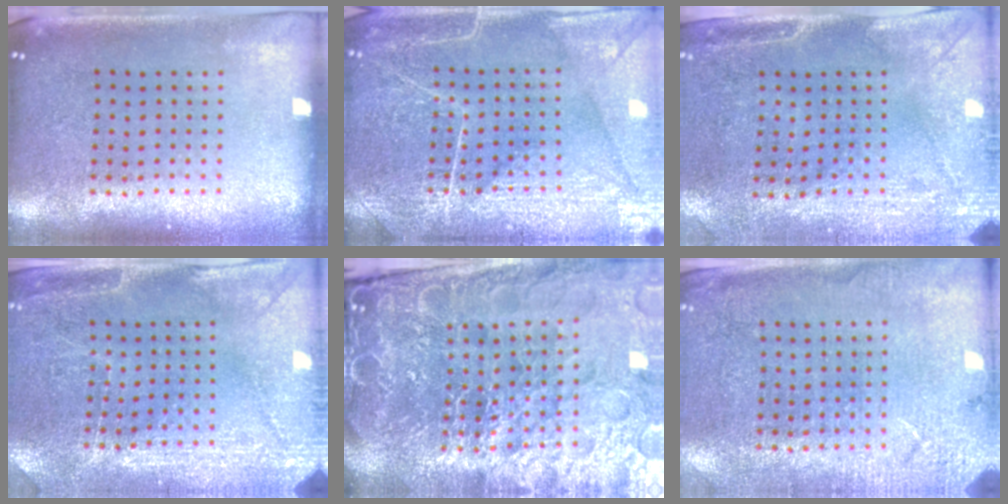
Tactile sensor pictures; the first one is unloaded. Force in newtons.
{"total": 5.7, "press": 5.6, "slide": 0.7}
{"total": 2.9, "press": 2.3, "slide": 1.8}
{"total": 2.9, "press": 2.8, "slide": 0.5}
{"total": 6.9, "press": 6.1, "slide": 3.2}
{"total": 2.6, "press": 2.5, "slide": 0.5}